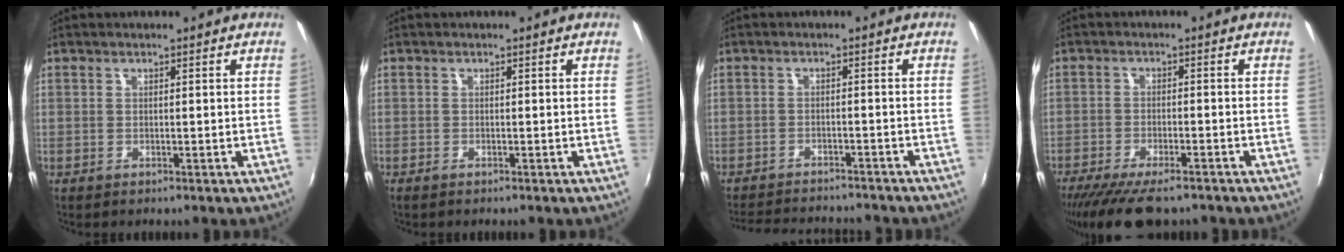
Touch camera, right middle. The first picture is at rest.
{"total": 0.7, "force": [-0.6, 0.2, 0.3], "torque": [-0.008, -0.004, -0.013]}
{"total": 12.2, "force": [-11.1, 2.3, 4.5], "torque": [-0.104, -0.010, -0.161]}
{"total": 11.4, "force": [-9.0, 3.1, 6.2], "torque": [-0.140, -0.036, -0.151]}